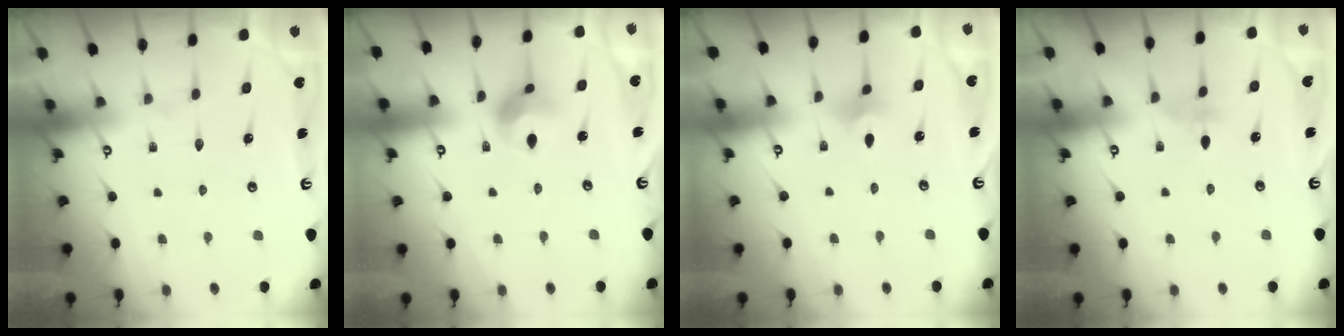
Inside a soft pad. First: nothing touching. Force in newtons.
{"total": 7.9, "press": 7.9, "slide": 0.4}
{"total": 2.3, "press": 2.2, "slide": 0.5}
{"total": 3.0, "press": 2.9, "slide": 0.5}